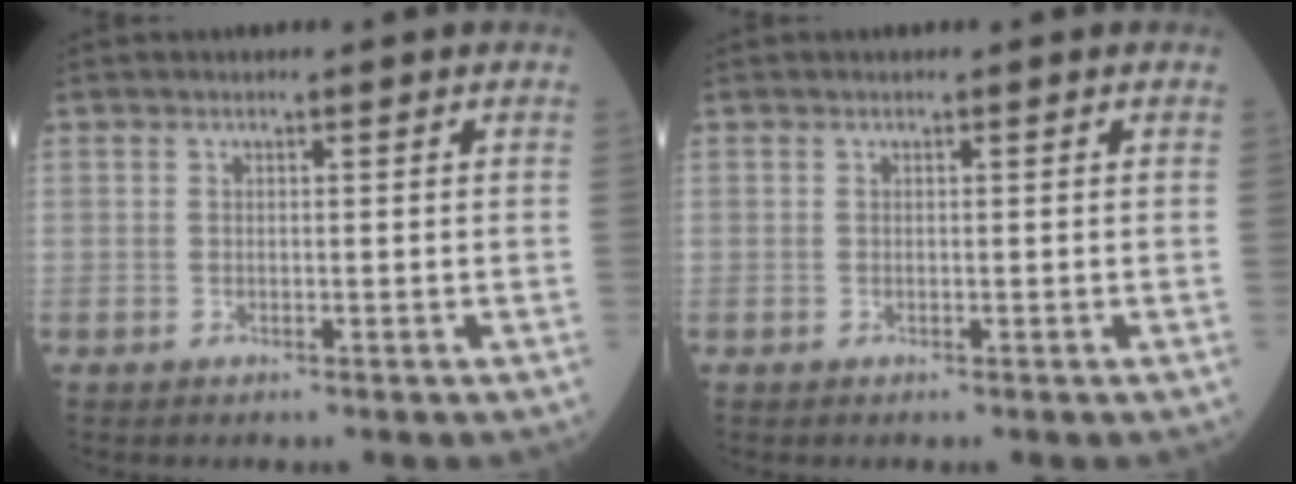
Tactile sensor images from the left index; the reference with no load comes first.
{"total": 0.0}